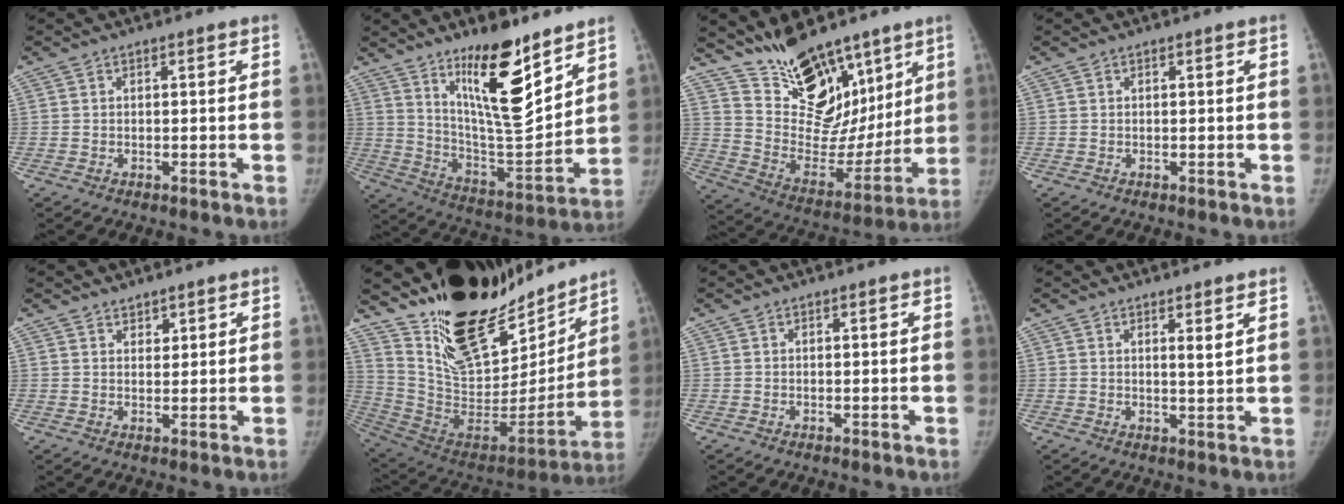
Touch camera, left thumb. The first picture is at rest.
{"total": 18.3, "force": [11.9, 5.2, 12.9], "torque": [-0.171, -0.097, 0.210]}
{"total": 21.3, "force": [14.9, 11.2, 10.4], "torque": [-0.108, -0.082, 0.254]}
{"total": 0.0}
{"total": 2.1, "force": [1.7, 1.2, 0.4], "torque": [0.010, -0.011, 0.025]}
{"total": 29.4, "force": [22.2, 13.2, 14.0], "torque": [-0.201, -0.108, 0.376]}
{"total": 0.0}
{"total": 2.3, "force": [1.4, 0.0, 1.9], "torque": [-0.032, -0.014, 0.023]}